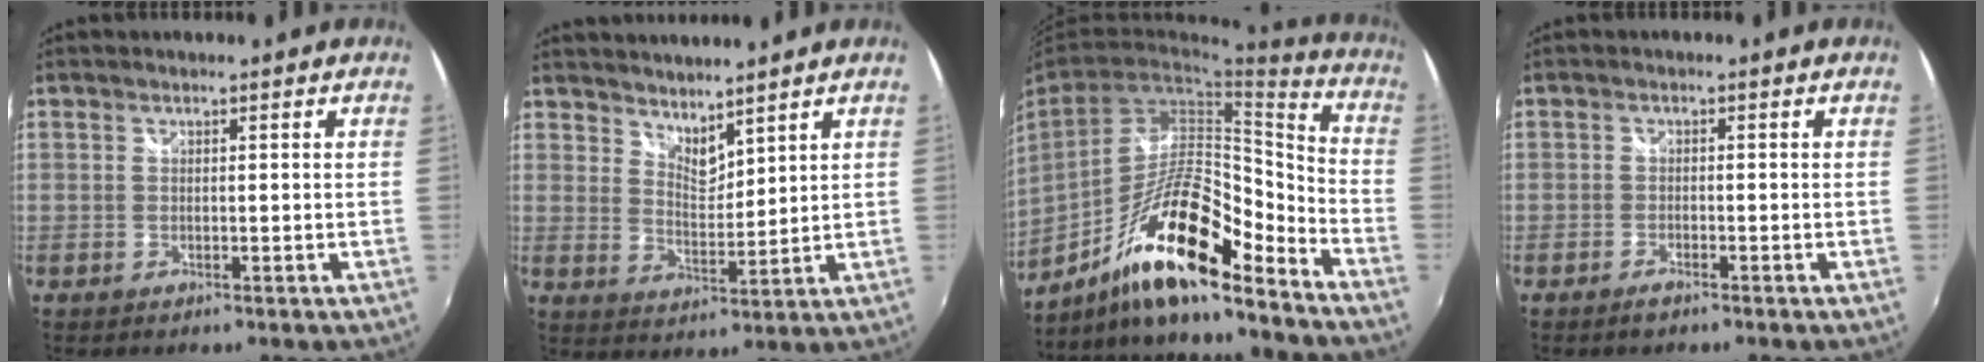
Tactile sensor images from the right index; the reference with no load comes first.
{"total": 5.4, "force": [4.9, 1.5, 1.6], "torque": [-0.018, -0.005, 0.088]}
{"total": 18.0, "force": [-11.8, 3.7, 13.2], "torque": [-0.241, -0.008, -0.218]}
{"total": 1.5, "force": [-1.3, 0.4, 0.7], "torque": [-0.019, -0.003, -0.028]}